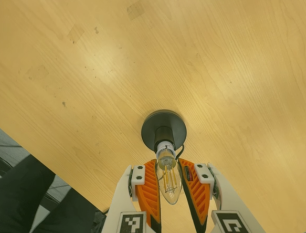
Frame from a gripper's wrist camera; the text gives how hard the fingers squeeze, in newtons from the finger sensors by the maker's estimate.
{"total": 12.2, "left": 12.2, "right": 12.2}